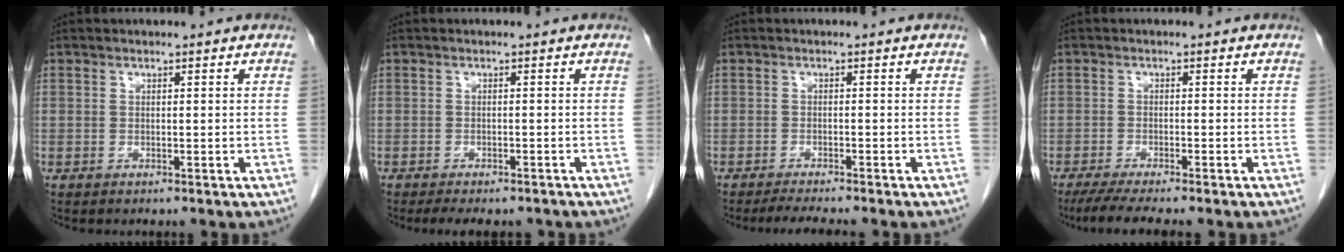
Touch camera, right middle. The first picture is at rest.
{"total": 6.9, "force": [-5.9, 2.2, 2.9], "torque": [-0.037, -0.006, -0.074]}
{"total": 4.1, "force": [-3.6, -0.2, 2.0], "torque": [-0.033, -0.014, -0.056]}
{"total": 6.2, "force": [-5.0, 0.0, 3.6], "torque": [-0.054, -0.015, -0.081]}